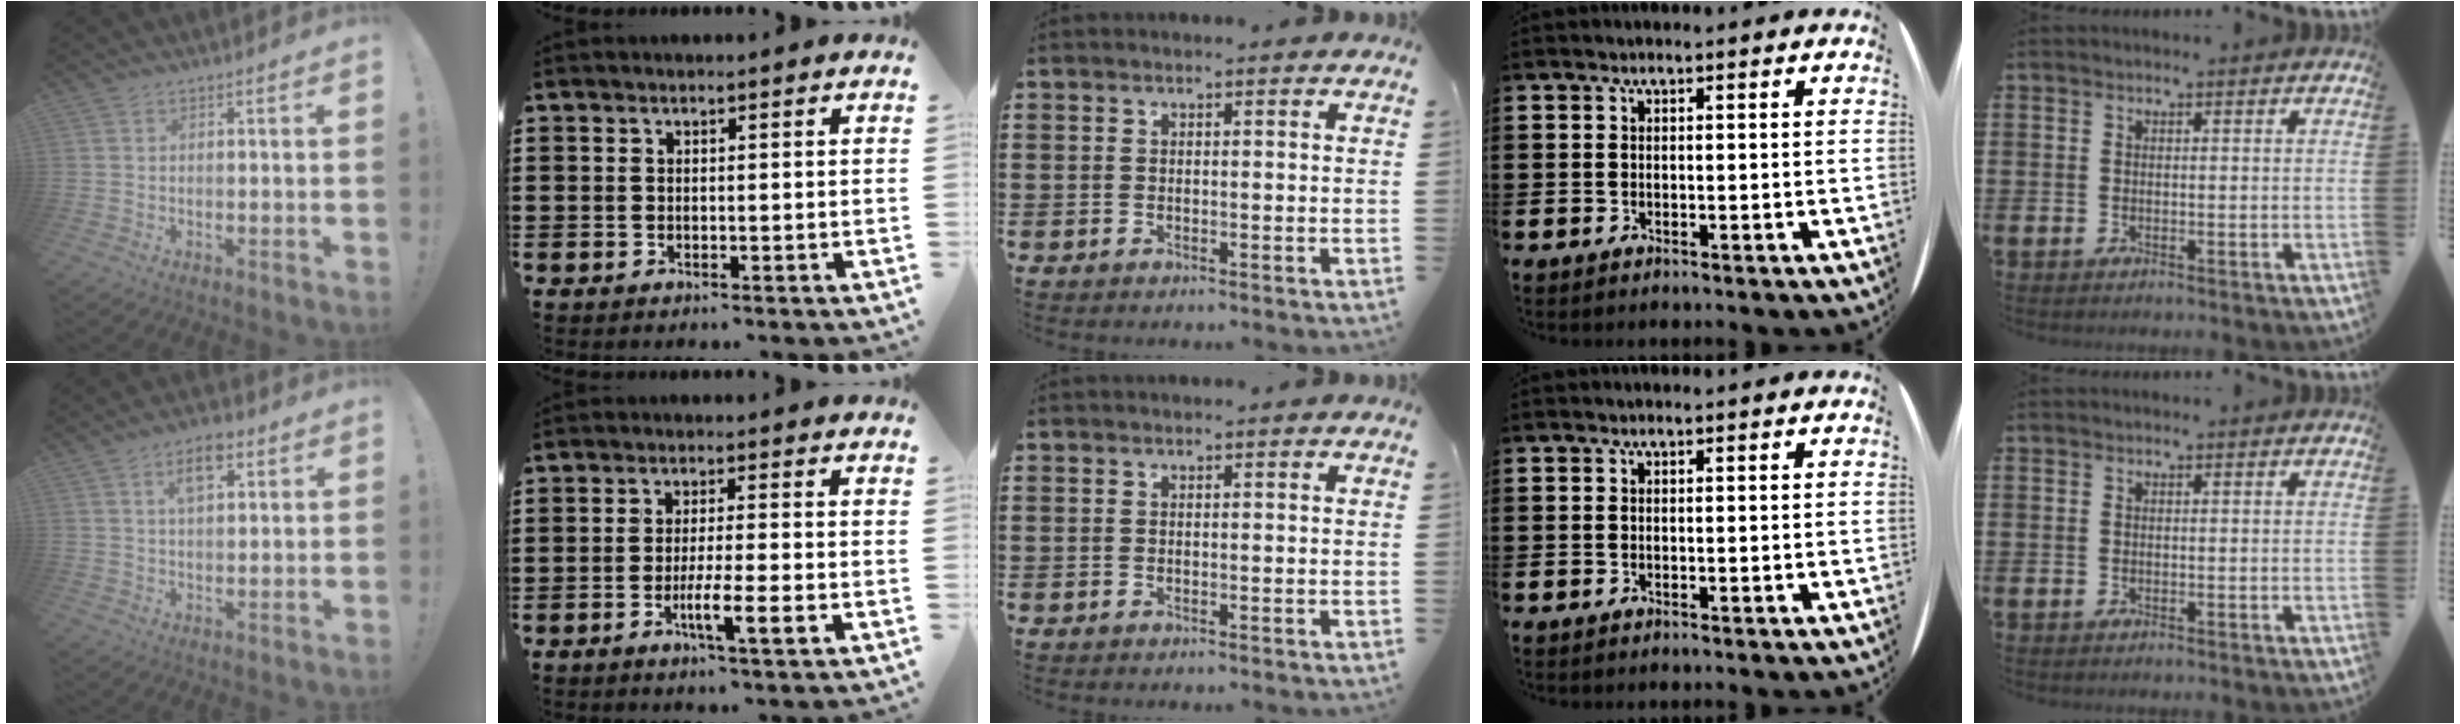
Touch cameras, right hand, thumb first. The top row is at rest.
{"thumb": {"total": 7.0, "force": [3.2, 3.6, 5.0], "torque": [-0.077, -0.002, 0.054]}, "index": {"total": 6.3, "force": [-2.3, 0.4, 5.8], "torque": [-0.102, -0.012, -0.040]}}